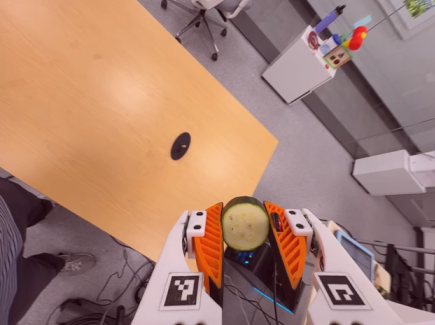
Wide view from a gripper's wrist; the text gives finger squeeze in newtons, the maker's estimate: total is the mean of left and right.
{"total": 10.4, "left": 10.0, "right": 10.9}